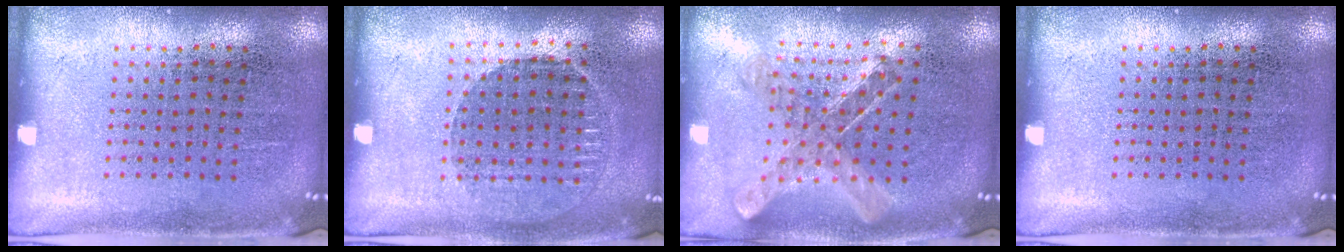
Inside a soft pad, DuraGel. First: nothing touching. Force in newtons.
{"total": 1.0, "press": 1.0, "slide": 0.2}
{"total": 0.9, "press": 0.9, "slide": 0.0}
{"total": 0.0}